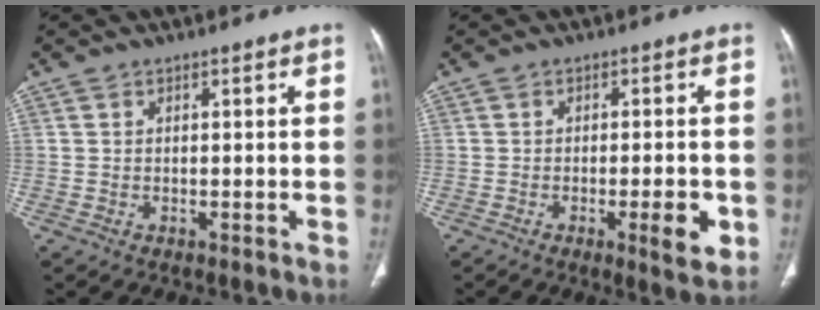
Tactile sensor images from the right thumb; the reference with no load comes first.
{"total": 6.2, "force": [-2.0, 1.5, 5.7], "torque": [-0.073, -0.005, -0.024]}